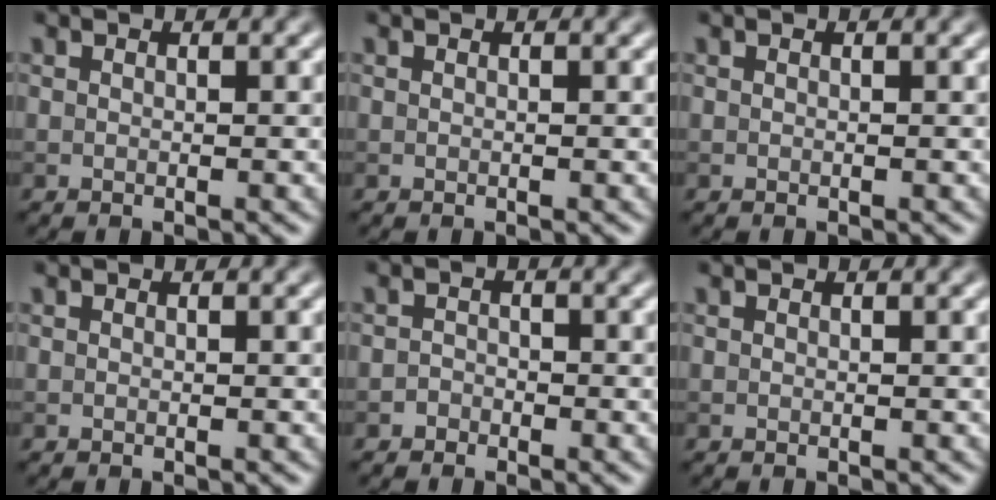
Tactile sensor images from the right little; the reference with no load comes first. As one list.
[{"total": 0.0}, {"total": 0.0}, {"total": 0.0}, {"total": 0.9, "force": [-0.6, 0.7, 0.0], "torque": [0.008, 0.002, -0.012]}, {"total": 0.0}]